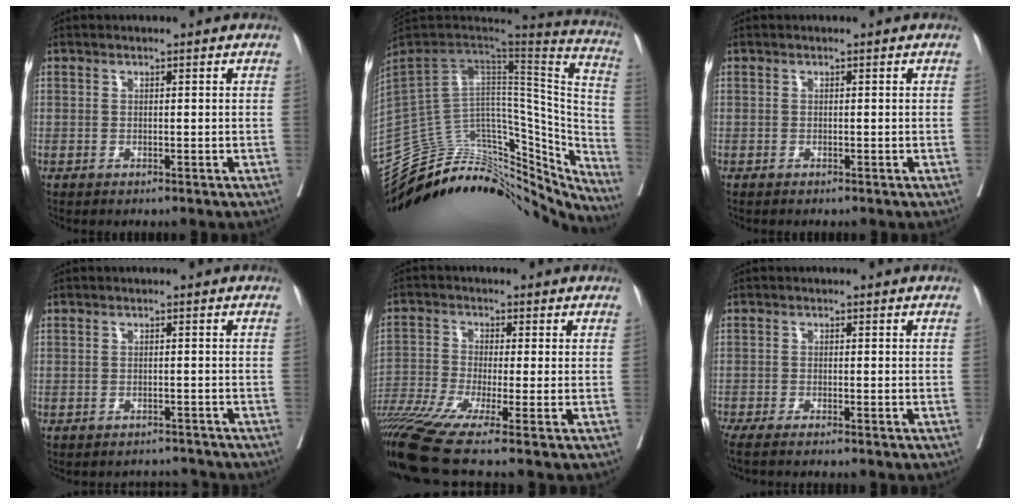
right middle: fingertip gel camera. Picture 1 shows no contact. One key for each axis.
{"total": 37.3, "fx": -31.1, "fy": 13.2, "fz": 15.9, "tx": -0.202, "ty": 0.009, "tz": -0.425}
{"total": 0.0}
{"total": 2.6, "fx": -2.5, "fy": 0.3, "fz": -0.8, "tx": 0.016, "ty": 0.000, "tz": -0.034}
{"total": 13.9, "fx": -10.5, "fy": -0.8, "fz": 9.2, "tx": -0.192, "ty": -0.031, "tz": -0.189}
{"total": 6.0, "fx": -5.1, "fy": -0.3, "fz": 3.0, "tx": -0.030, "ty": -0.011, "tz": -0.081}